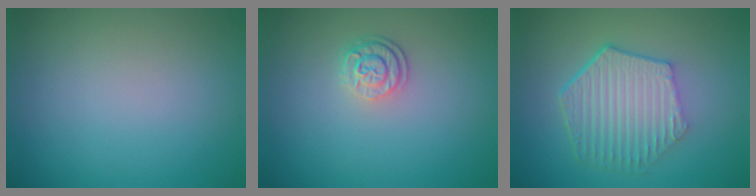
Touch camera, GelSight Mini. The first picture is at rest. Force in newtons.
{"total": 2.5, "press": 1.9, "slide": 1.6}
{"total": 6.0, "press": 4.5, "slide": 4.0}